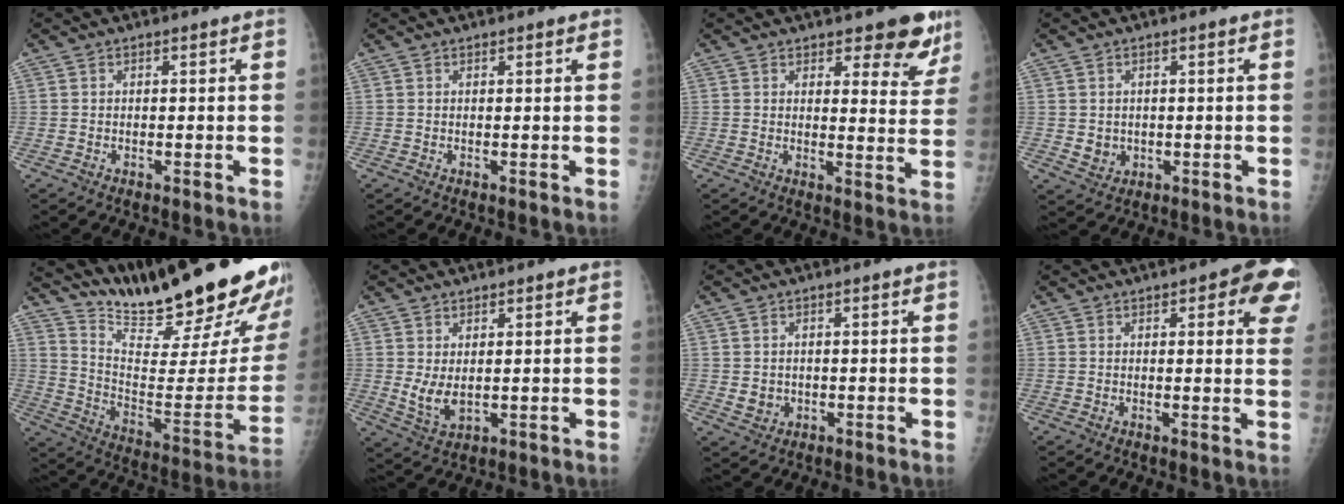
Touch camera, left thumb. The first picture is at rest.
{"total": 0.8, "force": [0.5, 0.2, 0.6], "torque": [-0.006, 0.000, 0.006]}
{"total": 8.0, "force": [5.9, 3.3, 4.4], "torque": [-0.014, -0.040, 0.069]}
{"total": 3.0, "force": [0.0, 2.7, 1.2], "torque": [-0.012, -0.003, 0.012]}
{"total": 31.3, "force": [25.6, 5.1, 17.3], "torque": [-0.238, -0.162, 0.371]}
{"total": 5.0, "force": [1.4, 2.5, 4.1], "torque": [-0.070, -0.015, 0.035]}
{"total": 2.6, "force": [0.0, 2.3, 1.1], "torque": [-0.010, -0.001, 0.009]}
{"total": 9.9, "force": [4.3, 3.2, 8.3], "torque": [-0.064, -0.008, 0.042]}